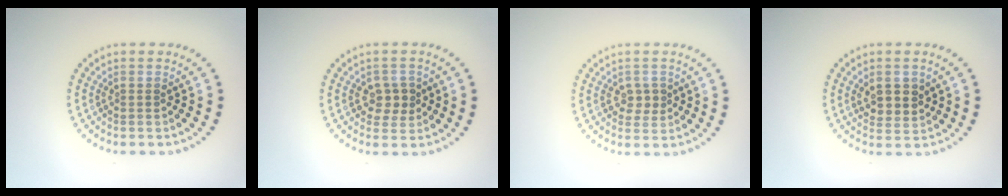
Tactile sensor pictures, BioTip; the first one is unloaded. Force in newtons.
{"total": 2.4, "press": 2.3, "slide": 0.8}
{"total": 1.9, "press": 1.8, "slide": 0.3}
{"total": 2.8, "press": 2.6, "slide": 0.9}